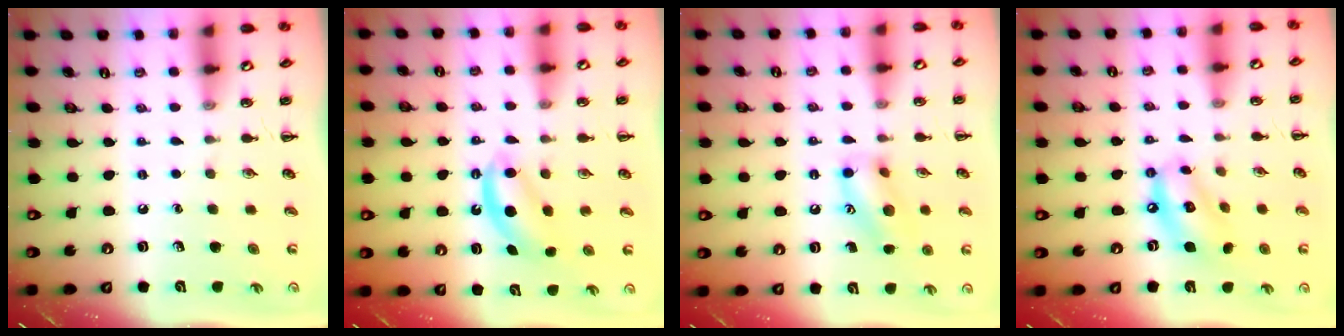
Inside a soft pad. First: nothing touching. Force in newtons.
{"total": 5.8, "press": 5.6, "slide": 1.3}
{"total": 12.7, "press": 12.6, "slide": 1.4}
{"total": 10.3, "press": 10.1, "slide": 2.3}